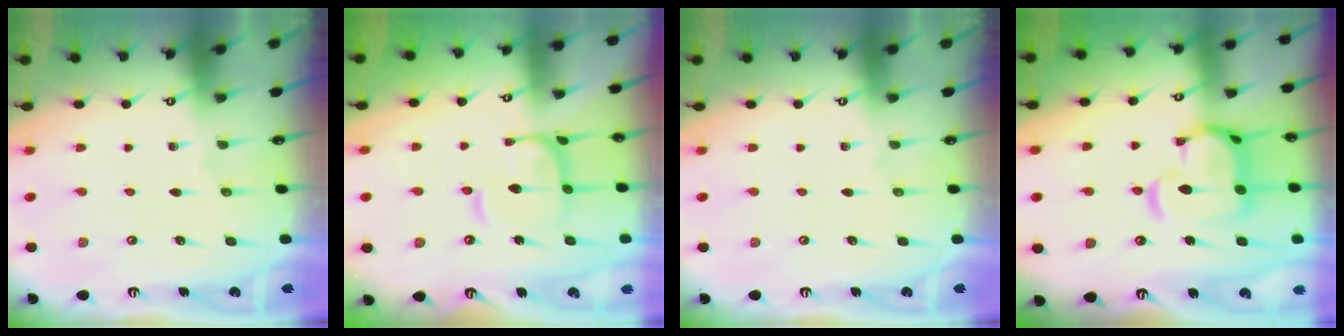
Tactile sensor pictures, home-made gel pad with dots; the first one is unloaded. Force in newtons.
{"total": 5.1, "press": 5.0, "slide": 0.6}
{"total": 0.0}
{"total": 7.9, "press": 7.8, "slide": 1.3}